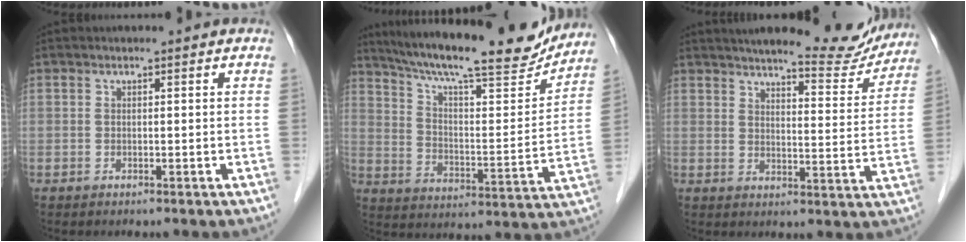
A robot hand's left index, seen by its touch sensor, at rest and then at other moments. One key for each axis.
{"total": 22.7, "fx": 19.9, "fy": 3.1, "fz": 10.5, "tx": -0.178, "ty": -0.013, "tz": 0.287}
{"total": 14.3, "fx": 13.2, "fy": 2.2, "fz": 4.9, "tx": -0.058, "ty": -0.023, "tz": 0.159}